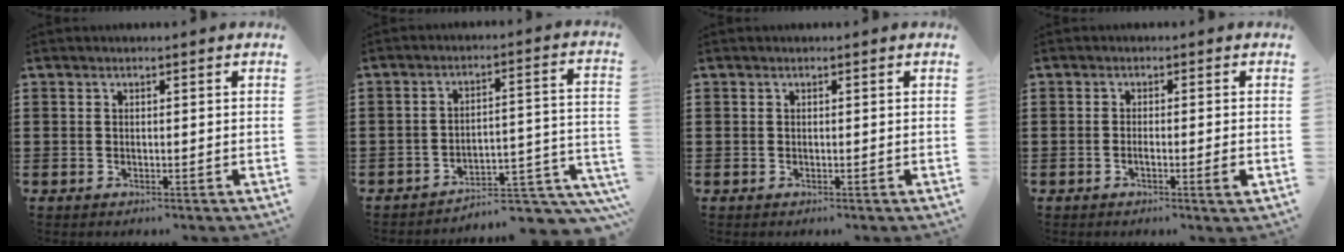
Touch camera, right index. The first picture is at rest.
{"total": 5.1, "force": [-4.6, 0.9, 2.1], "torque": [-0.031, -0.003, -0.092]}
{"total": 0.0}
{"total": 2.3, "force": [-0.8, 0.2, 2.2], "torque": [-0.036, -0.003, -0.014]}